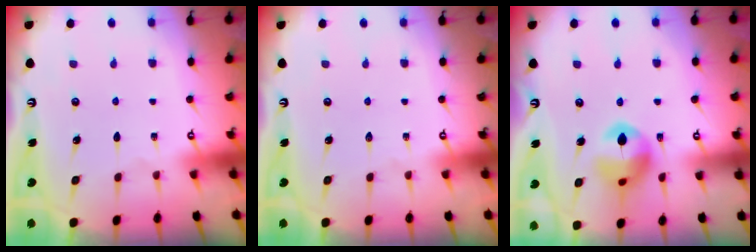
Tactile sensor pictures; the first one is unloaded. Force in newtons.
{"total": 0.0}
{"total": 13.3, "press": 13.2, "slide": 1.4}